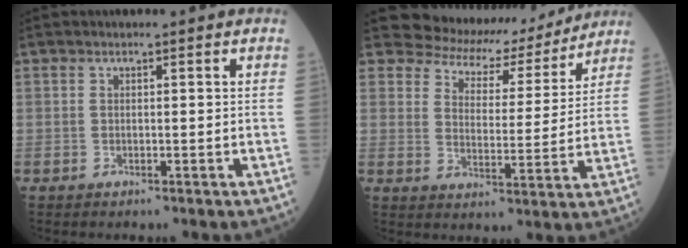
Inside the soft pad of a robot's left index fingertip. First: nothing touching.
{"total": 11.8, "force": [10.8, 4.5, 1.5], "torque": [-0.019, 0.002, 0.139]}